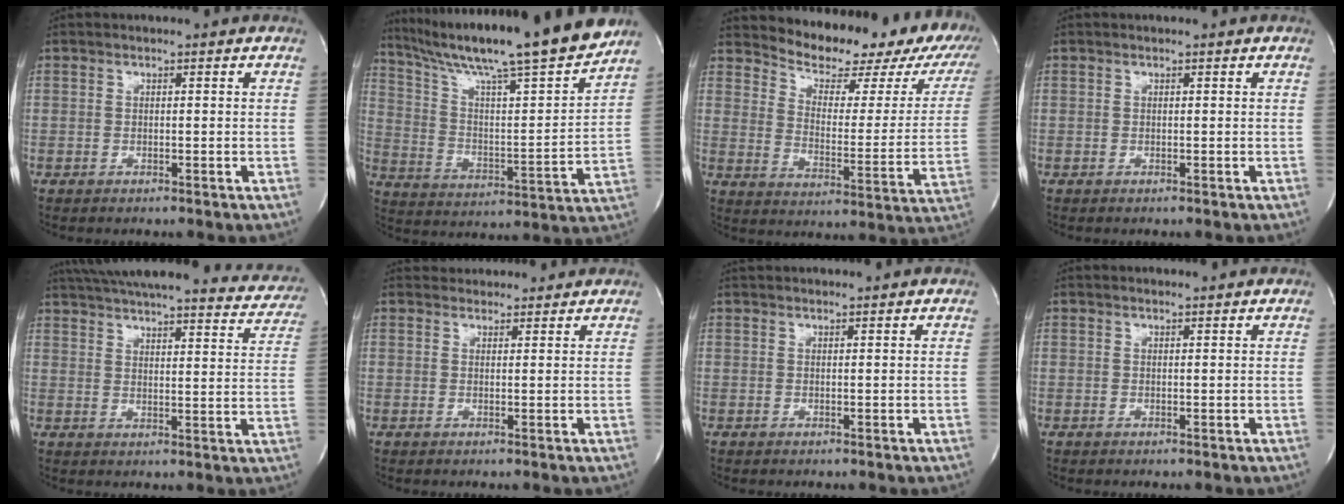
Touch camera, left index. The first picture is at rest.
{"total": 23.0, "force": [19.8, -0.3, 11.7], "torque": [-0.202, -0.037, 0.305]}
{"total": 19.3, "force": [16.0, 6.2, 8.9], "torque": [-0.114, -0.034, 0.193]}
{"total": 0.0}
{"total": 30.6, "force": [27.4, 5.3, 12.5], "torque": [-0.209, -0.047, 0.330]}
{"total": 5.0, "force": [4.7, 1.4, 0.3], "torque": [-0.004, 0.019, 0.062]}
{"total": 4.7, "force": [4.4, 0.1, 1.4], "torque": [-0.020, 0.026, 0.060]}
{"total": 2.0, "force": [1.9, 0.0, 0.3], "torque": [-0.012, 0.004, 0.025]}